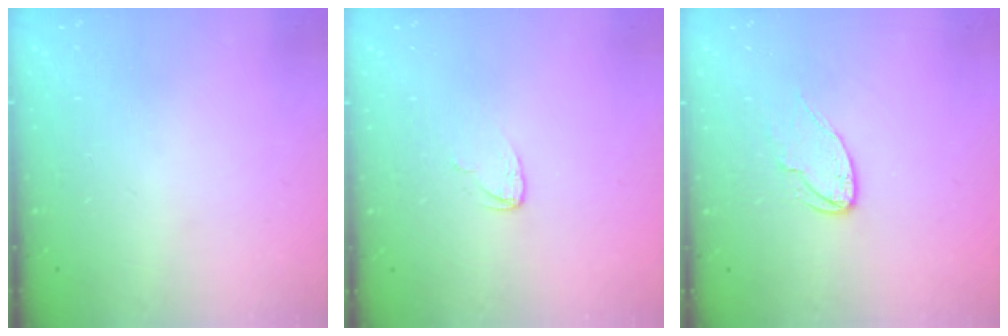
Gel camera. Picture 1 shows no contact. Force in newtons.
{"total": 3.0, "press": 3.0, "slide": 0.3}
{"total": 6.0, "press": 6.0, "slide": 0.5}